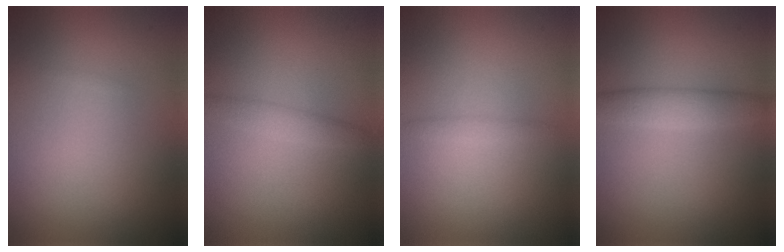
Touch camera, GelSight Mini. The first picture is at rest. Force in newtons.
{"total": 1.7, "press": 1.7, "slide": 0.0}
{"total": 0.7, "press": 0.7, "slide": 0.0}
{"total": 2.4, "press": 2.4, "slide": 0.2}